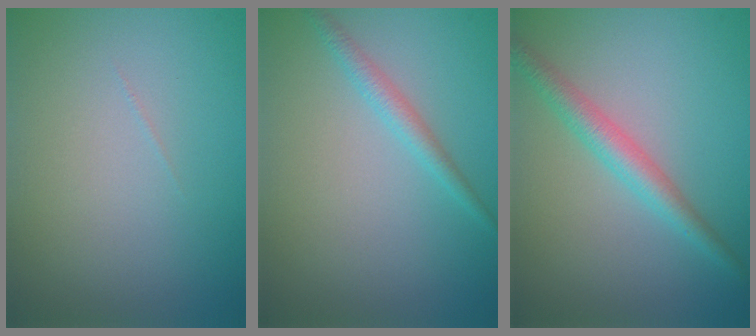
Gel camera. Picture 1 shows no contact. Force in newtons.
{"total": 1.6, "press": 1.6, "slide": 0.1}
{"total": 2.9, "press": 2.9, "slide": 0.0}